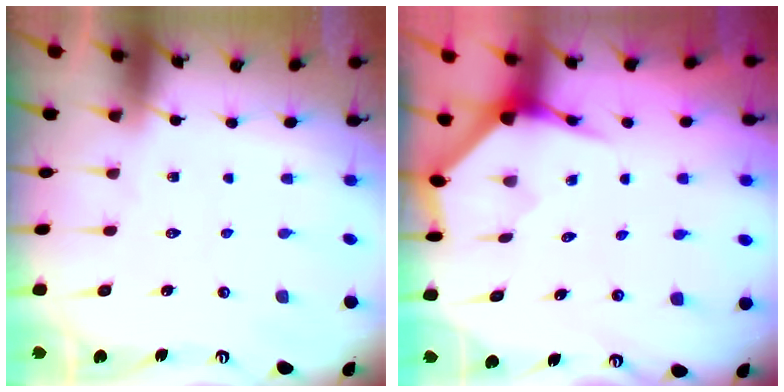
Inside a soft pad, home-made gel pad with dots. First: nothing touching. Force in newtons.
{"total": 3.9, "press": 3.9, "slide": 0.5}